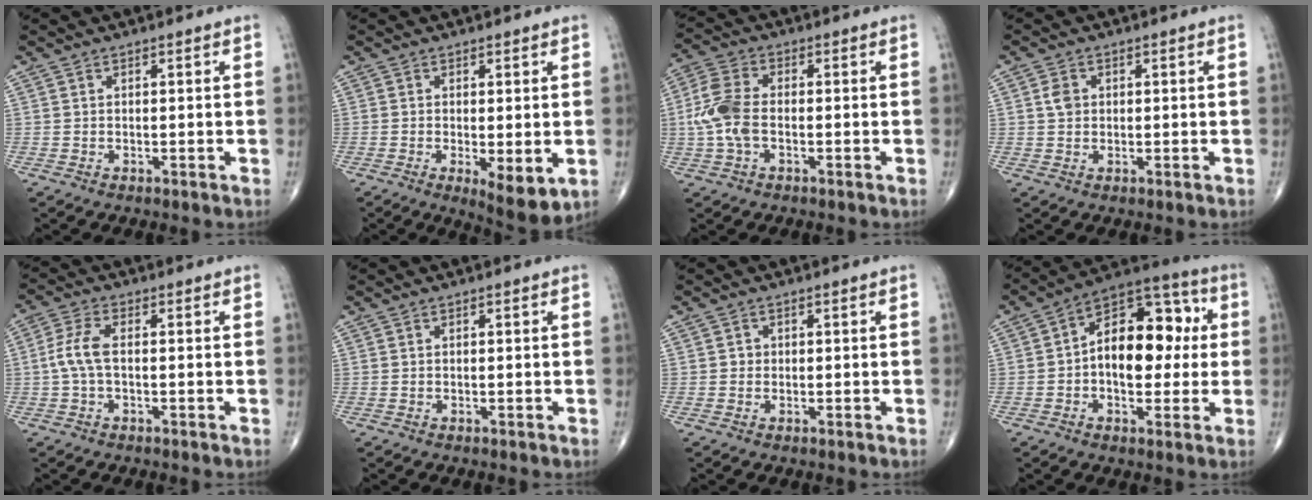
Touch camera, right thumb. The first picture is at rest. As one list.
[{"total": 7.1, "force": [-1.7, 2.3, 6.5], "torque": [-0.094, -0.021, -0.021]}, {"total": 7.9, "force": [-1.1, 4.5, 6.4], "torque": [-0.156, 0.018, -0.027]}, {"total": 2.4, "force": [0.5, 2.0, 1.4], "torque": [-0.019, 0.002, 0.007]}, {"total": 5.0, "force": [-0.3, 2.2, 4.5], "torque": [-0.113, 0.012, -0.011]}, {"total": 0.0}, {"total": 1.0, "force": [0.0, 1.0, 0.2], "torque": [0.002, 0.003, -0.001]}, {"total": 16.4, "force": [0.9, 9.8, 13.1], "torque": [-0.157, 0.035, 0.003]}]